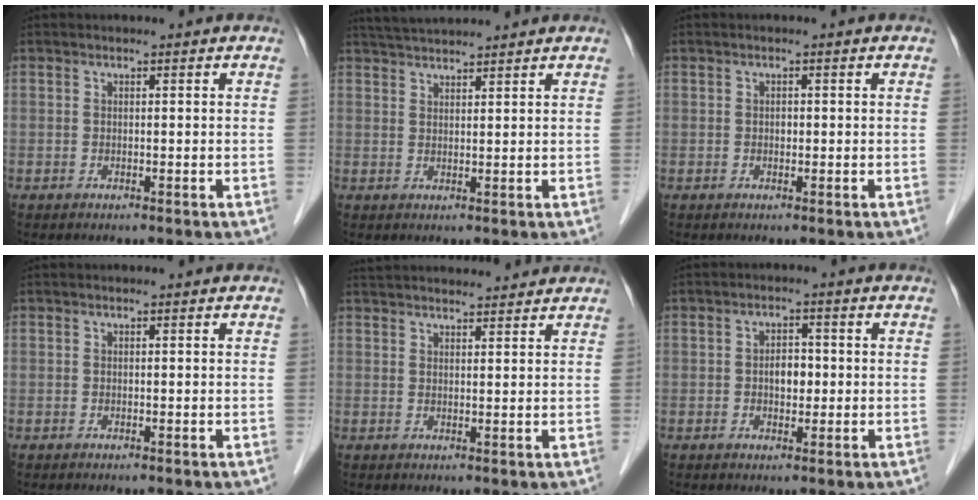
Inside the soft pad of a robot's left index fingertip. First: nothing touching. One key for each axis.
{"total": 5.8, "fx": 5.5, "fy": -0.1, "fz": 1.8, "tx": -0.035, "ty": 0.035, "tz": 0.095}
{"total": 0.8, "fx": 0.0, "fy": 0.6, "fz": 0.5, "tx": -0.008, "ty": 0.002, "tz": -0.001}
{"total": 0.0}
{"total": 13.2, "fx": 12.4, "fy": 1.8, "fz": 3.9, "tx": -0.061, "ty": 0.041, "tz": 0.179}
{"total": 3.0, "fx": -0.2, "fy": 1.8, "fz": 2.3, "tx": -0.038, "ty": 0.007, "tz": -0.001}